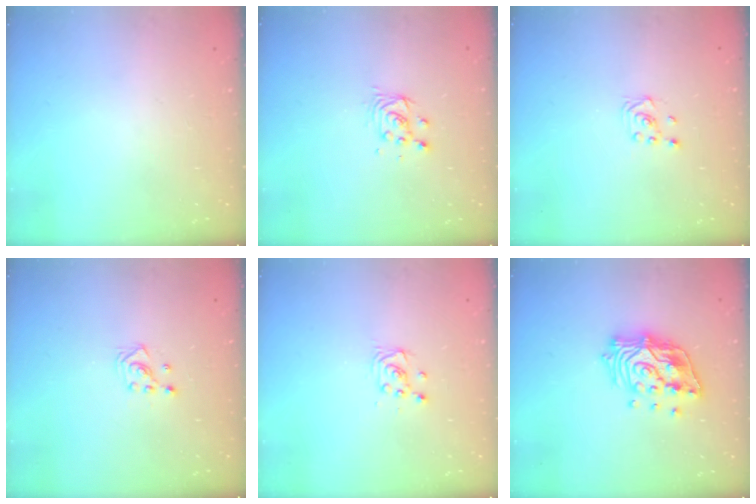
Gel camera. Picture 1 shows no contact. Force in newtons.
{"total": 3.9, "press": 3.9, "slide": 0.3}
{"total": 2.0, "press": 1.8, "slide": 0.8}
{"total": 2.9, "press": 2.9, "slide": 0.4}
{"total": 3.0, "press": 3.0, "slide": 0.4}
{"total": 15.7, "press": 15.6, "slide": 1.7}